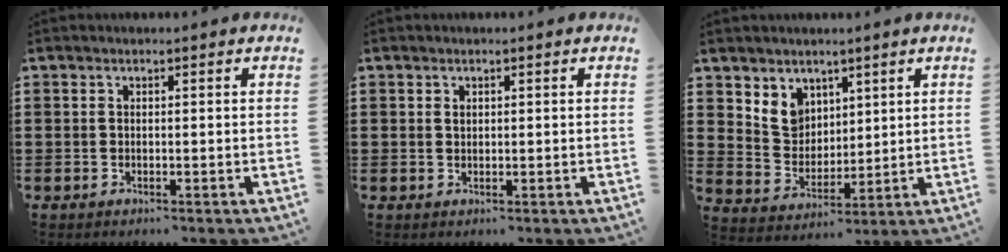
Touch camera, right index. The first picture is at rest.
{"total": 0.7, "force": [0.3, 0.5, 0.3], "torque": [-0.009, 0.002, 0.007]}
{"total": 6.0, "force": [3.7, 4.6, 0.7], "torque": [-0.045, -0.001, 0.072]}